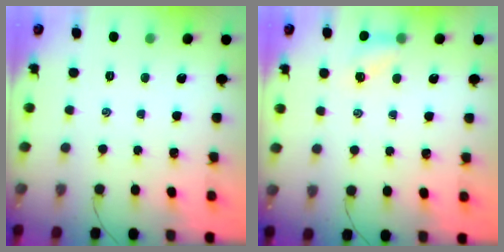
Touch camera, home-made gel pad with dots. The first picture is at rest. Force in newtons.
{"total": 4.4, "press": 4.3, "slide": 1.1}